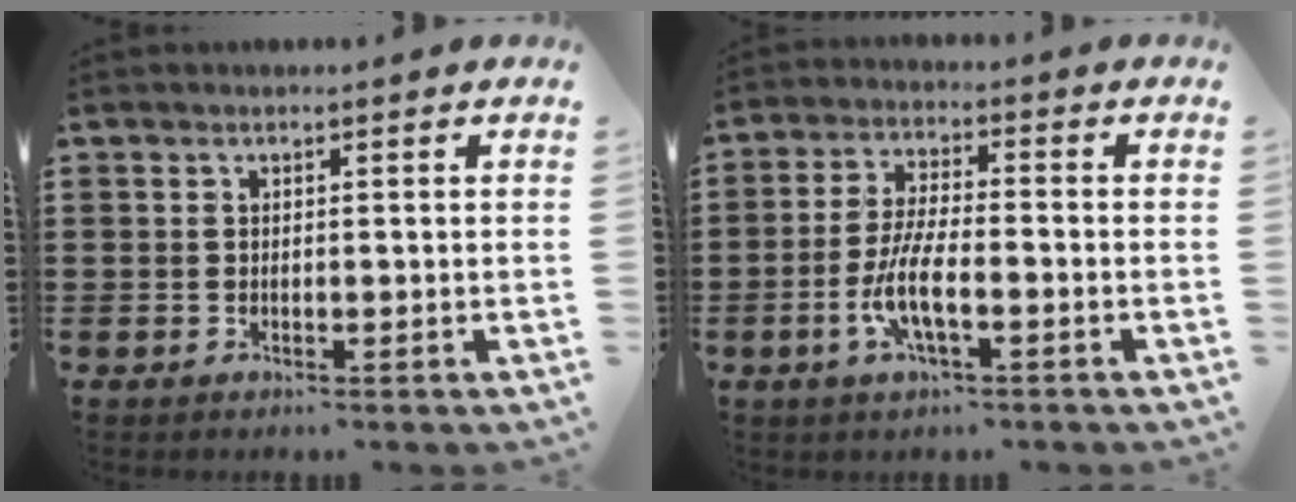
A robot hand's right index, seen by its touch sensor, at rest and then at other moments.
{"total": 7.1, "force": [-2.6, 1.9, 6.3], "torque": [-0.146, -0.014, -0.054]}